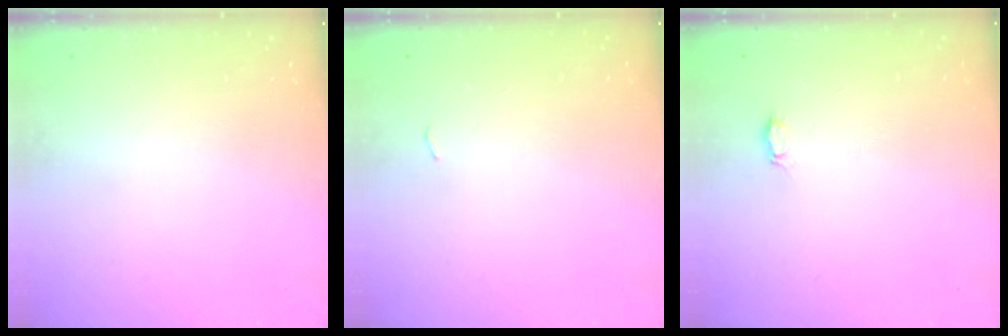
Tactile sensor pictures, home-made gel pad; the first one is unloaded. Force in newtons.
{"total": 2.7, "press": 2.3, "slide": 1.4}
{"total": 2.1, "press": 2.1, "slide": 0.3}